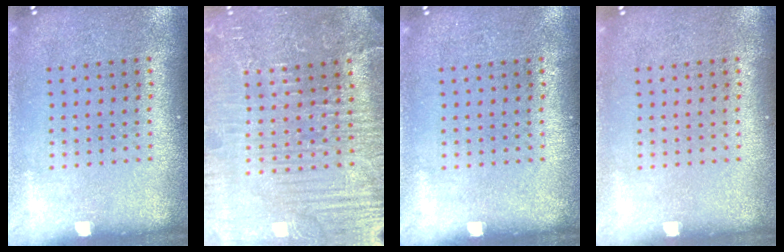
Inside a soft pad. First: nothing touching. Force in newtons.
{"total": 4.6, "press": 4.4, "slide": 1.3}
{"total": 0.0}
{"total": 0.0}